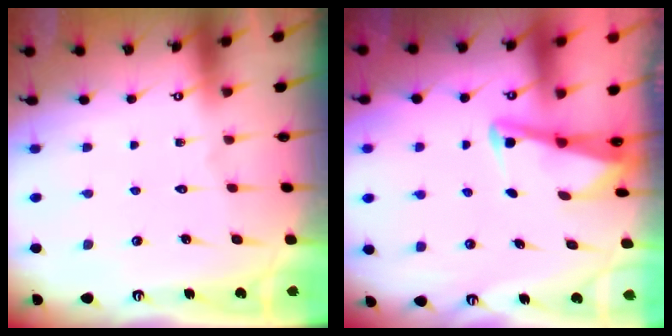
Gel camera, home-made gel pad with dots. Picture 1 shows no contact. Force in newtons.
{"total": 2.9, "press": 2.8, "slide": 0.4}